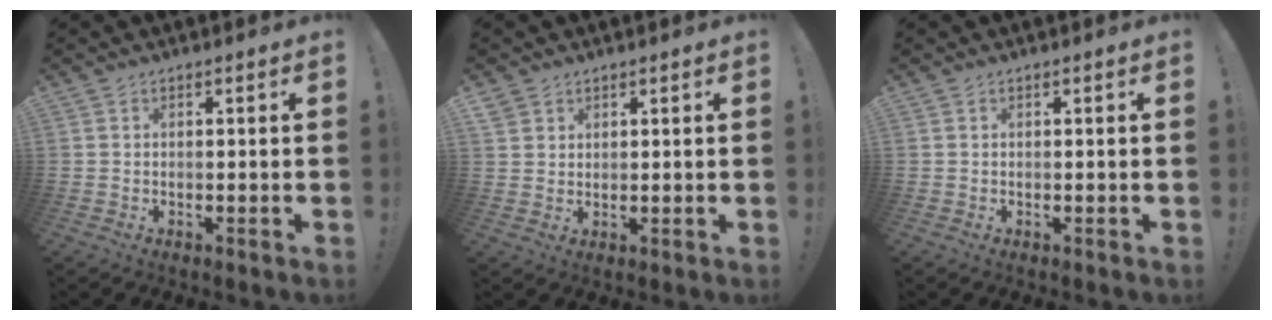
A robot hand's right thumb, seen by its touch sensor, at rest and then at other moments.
{"total": 2.9, "force": [2.3, 1.6, 0.5], "torque": [-0.011, -0.011, 0.044]}
{"total": 0.0}